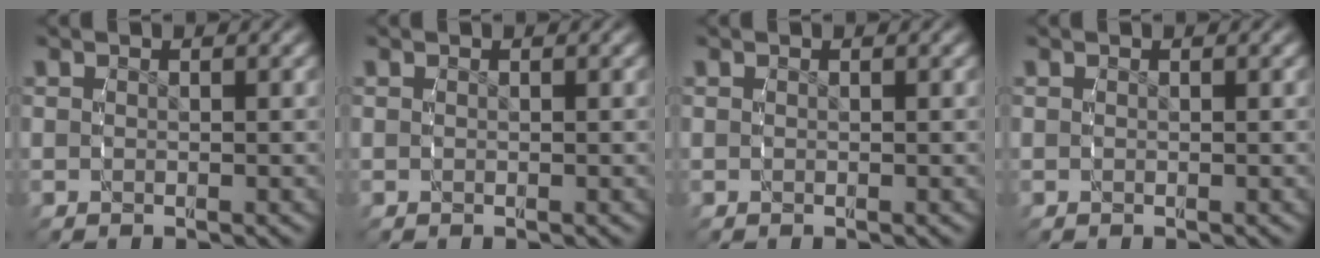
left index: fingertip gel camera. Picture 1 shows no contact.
{"total": 0.0}
{"total": 0.0}
{"total": 0.0}